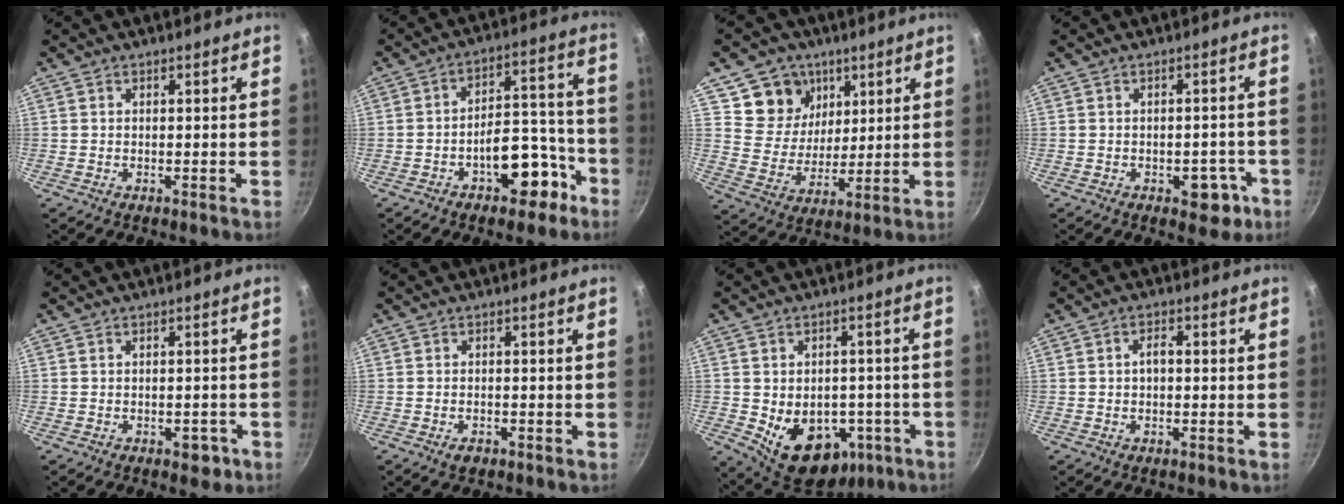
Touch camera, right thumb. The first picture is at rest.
{"total": 12.2, "force": [-6.2, 6.6, 8.1], "torque": [-0.068, 0.077, -0.077]}
{"total": 11.3, "force": [5.8, 9.3, 3.0], "torque": [-0.012, -0.044, 0.102]}
{"total": 5.6, "force": [-2.5, 3.5, 3.7], "torque": [-0.018, 0.018, -0.022]}
{"total": 3.0, "force": [-1.4, 1.9, 1.8], "torque": [-0.006, 0.015, -0.007]}
{"total": 2.0, "force": [-1.1, 1.1, 1.1], "torque": [-0.018, 0.007, -0.016]}
{"total": 15.8, "force": [-4.7, 11.4, 9.9], "torque": [-0.111, 0.012, -0.042]}
{"total": 2.4, "force": [-0.1, 1.5, 1.9], "torque": [-0.027, 0.013, -0.003]}